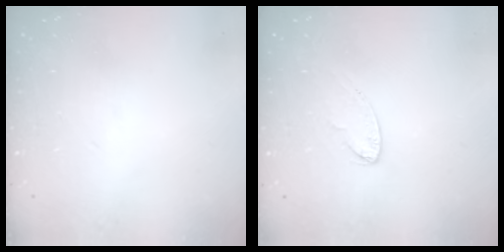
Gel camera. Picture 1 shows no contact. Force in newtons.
{"total": 6.4, "press": 6.4, "slide": 0.6}